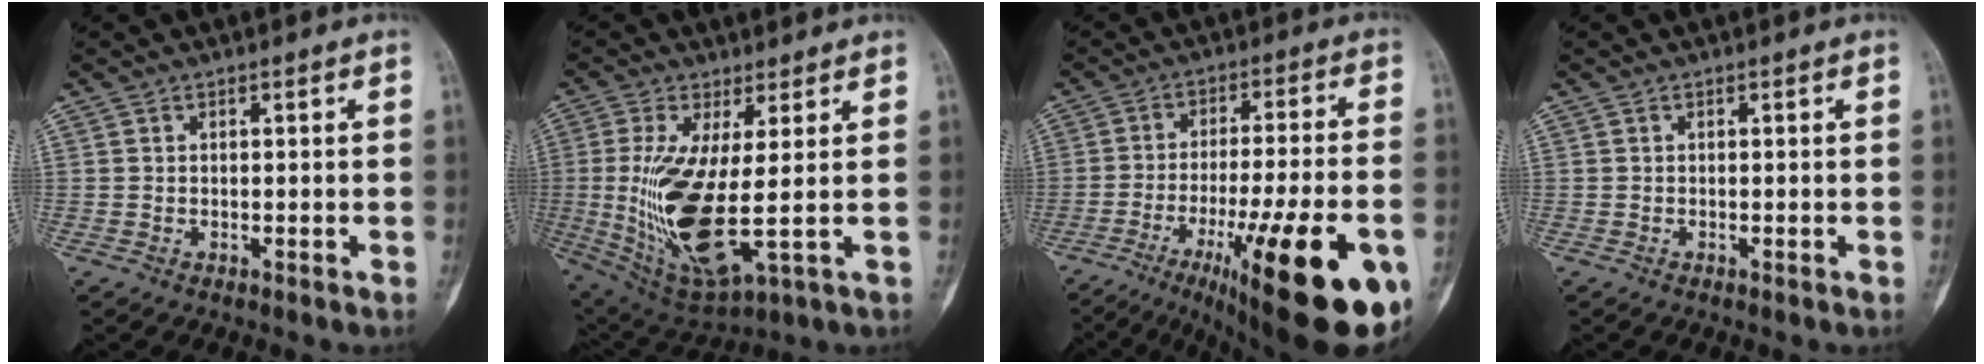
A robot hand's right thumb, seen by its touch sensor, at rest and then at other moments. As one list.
[{"total": 16.1, "force": [-0.4, 4.6, 15.4], "torque": [-0.330, -0.028, 0.012]}, {"total": 26.1, "force": [-11.2, 5.9, 22.8], "torque": [-0.279, 0.025, -0.155]}, {"total": 0.0}]